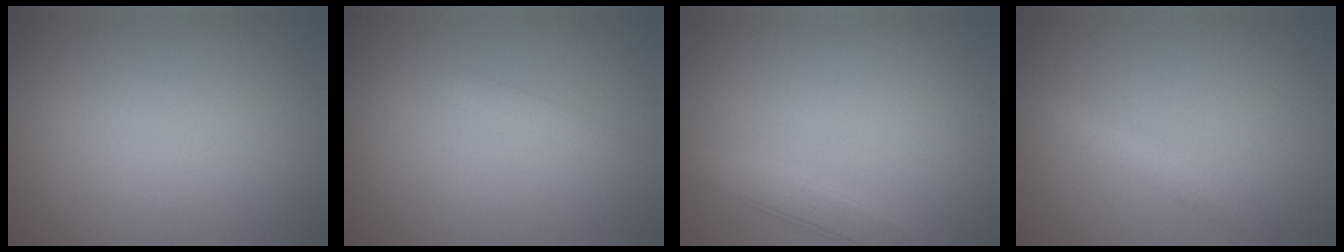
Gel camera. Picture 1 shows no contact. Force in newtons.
{"total": 0.5, "press": 0.5, "slide": 0.1}
{"total": 3.3, "press": 3.3, "slide": 0.1}
{"total": 2.7, "press": 2.7, "slide": 0.2}